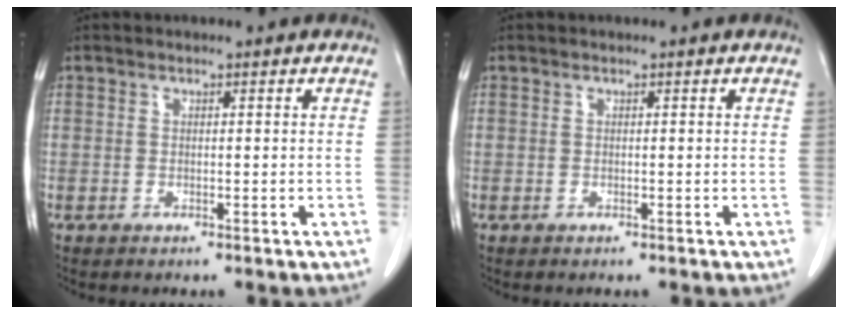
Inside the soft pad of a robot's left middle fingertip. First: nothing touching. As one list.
[{"total": 0.0}]